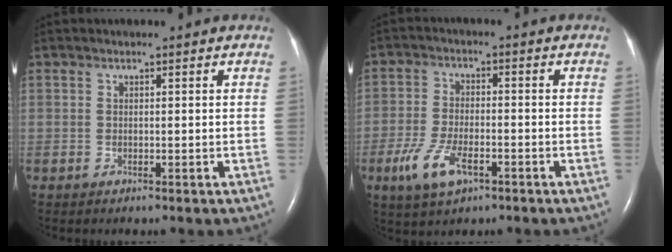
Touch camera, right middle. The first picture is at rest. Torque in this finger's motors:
{"motor_torque": [0.65, -0.38, 0.18, 0.06]}